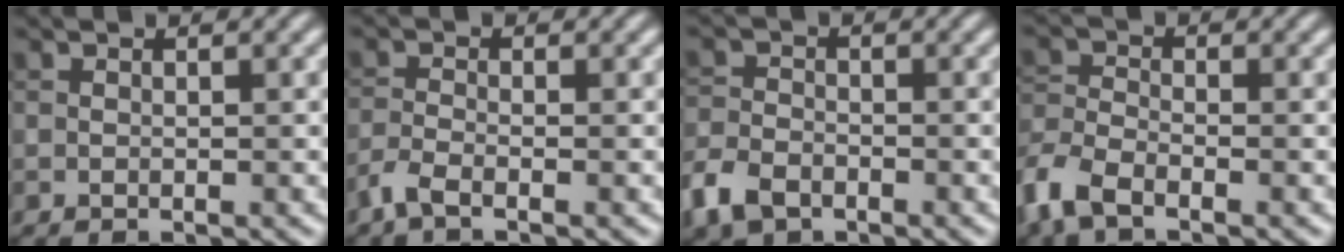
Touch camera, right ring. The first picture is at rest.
{"total": 2.1, "force": [-1.5, 0.6, 1.3], "torque": [-0.034, -0.005, -0.041]}
{"total": 4.1, "force": [-2.6, 2.5, 1.9], "torque": [-0.047, -0.004, -0.062]}
{"total": 4.6, "force": [-3.2, 2.1, 2.6], "torque": [-0.063, -0.006, -0.079]}